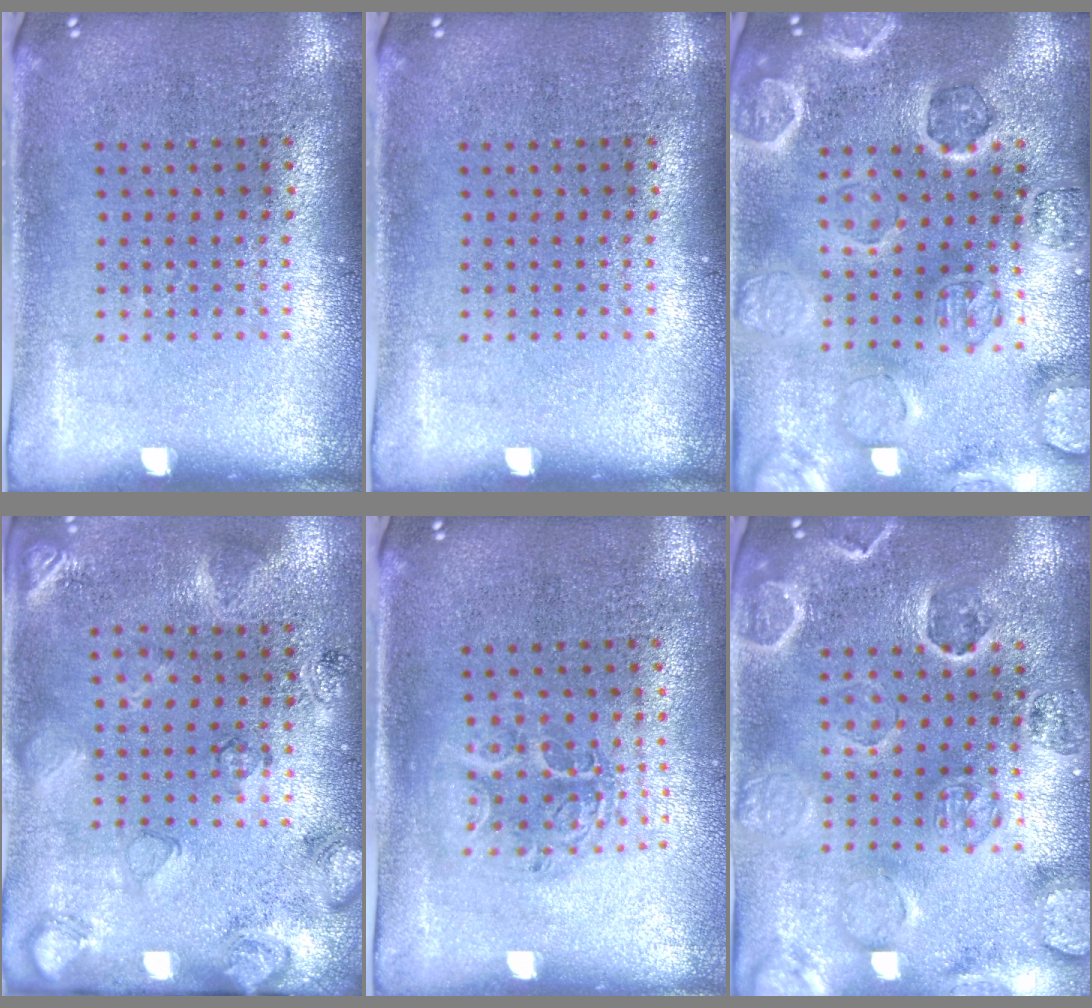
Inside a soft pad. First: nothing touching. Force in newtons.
{"total": 0.0}
{"total": 2.5, "press": 2.5, "slide": 0.3}
{"total": 2.6, "press": 1.8, "slide": 1.9}
{"total": 1.2, "press": 1.2, "slide": 0.4}
{"total": 2.8, "press": 2.7, "slide": 0.5}